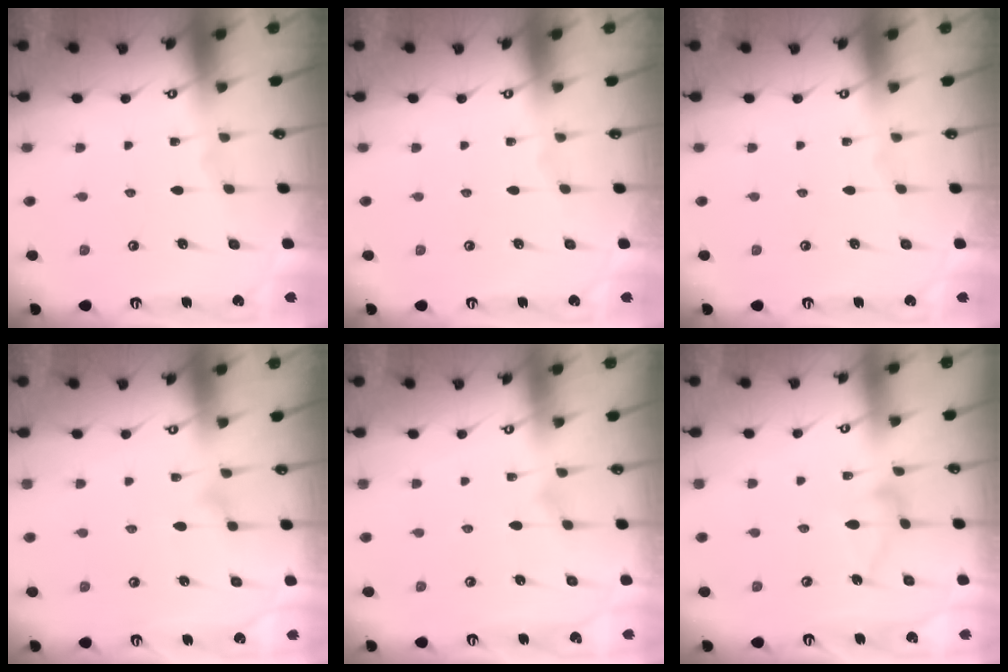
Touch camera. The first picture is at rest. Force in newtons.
{"total": 0.0}
{"total": 0.0}
{"total": 6.5, "press": 6.4, "slide": 0.4}
{"total": 5.3, "press": 5.3, "slide": 0.3}
{"total": 8.8, "press": 8.8, "slide": 0.2}